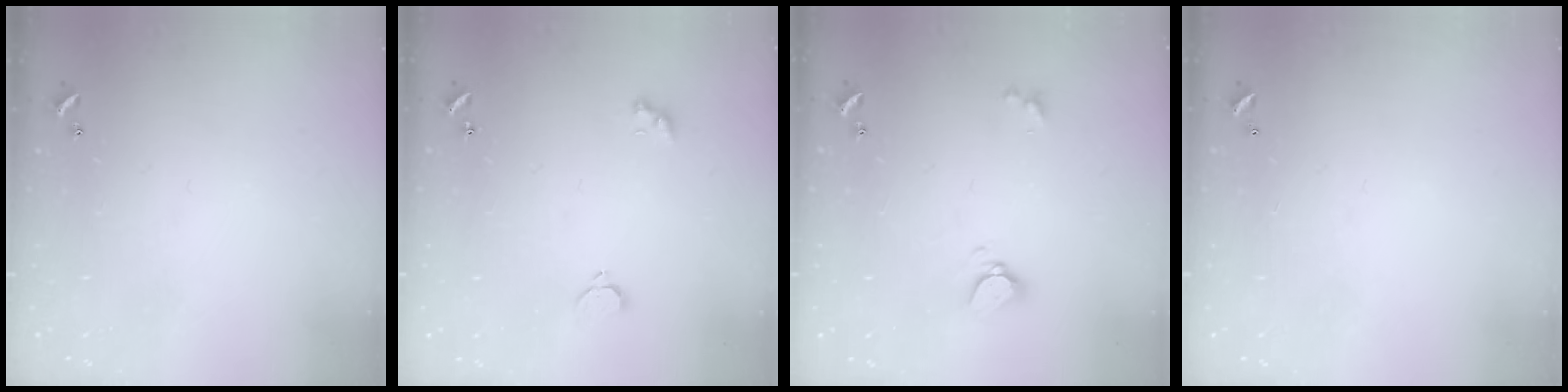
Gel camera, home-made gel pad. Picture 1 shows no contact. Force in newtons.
{"total": 2.1, "press": 2.1, "slide": 0.5}
{"total": 4.4, "press": 4.4, "slide": 0.6}
{"total": 3.0, "press": 3.0, "slide": 0.1}